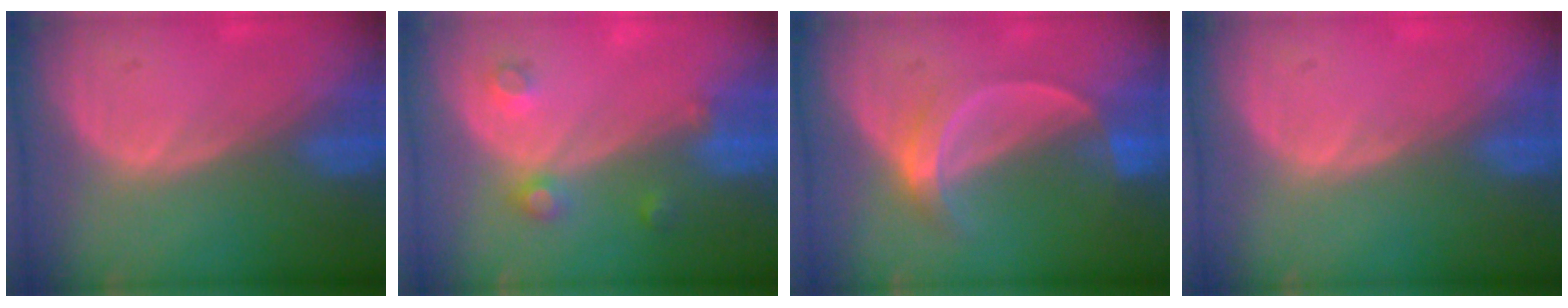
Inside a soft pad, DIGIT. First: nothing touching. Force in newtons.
{"total": 3.5, "press": 3.2, "slide": 1.6}
{"total": 5.3, "press": 4.8, "slide": 2.3}
{"total": 0.5, "press": 0.0, "slide": 0.5}